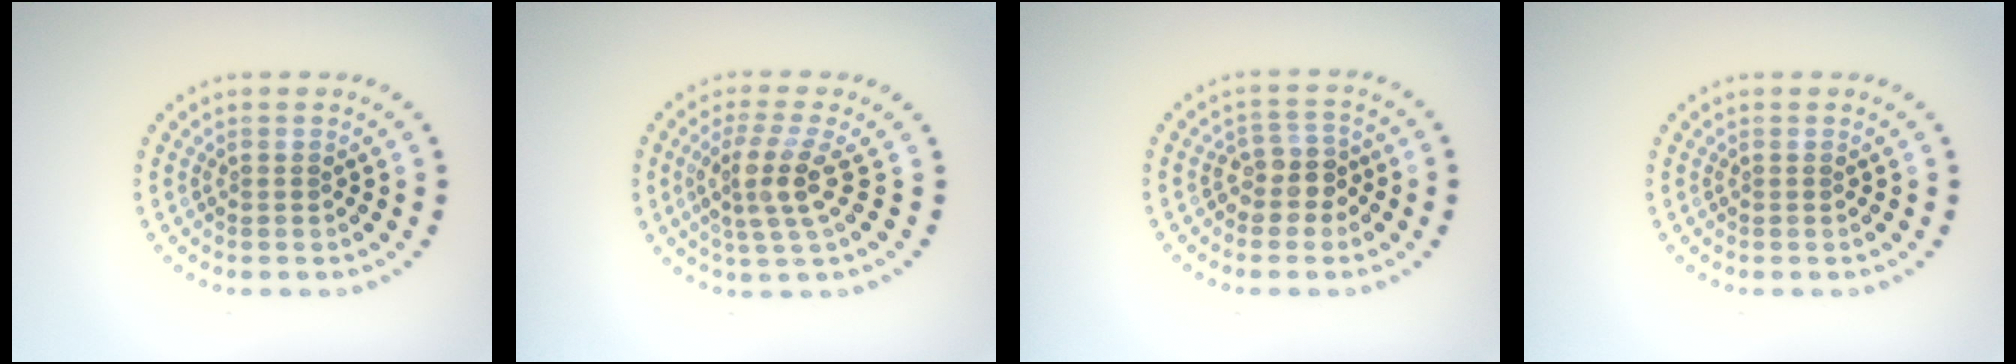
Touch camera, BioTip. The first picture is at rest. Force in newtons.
{"total": 3.7, "press": 2.9, "slide": 2.3}
{"total": 2.5, "press": 2.2, "slide": 1.2}
{"total": 0.0}